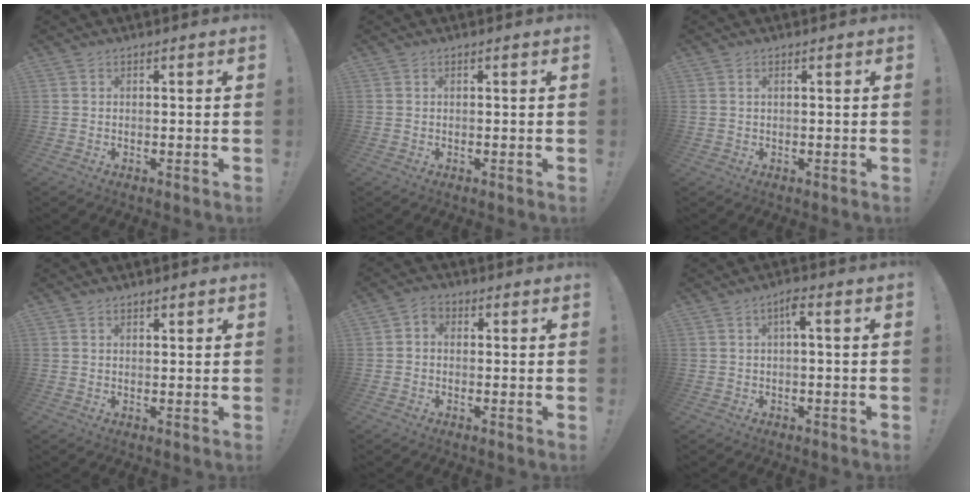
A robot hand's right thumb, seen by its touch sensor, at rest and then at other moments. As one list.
[{"total": 0.0}, {"total": 1.0, "force": [0.5, 0.3, 0.8], "torque": [-0.019, 0.003, 0.009]}, {"total": 1.0, "force": [0.9, 0.4, 0.3], "torque": [0.009, -0.007, 0.014]}, {"total": 2.7, "force": [-0.6, 2.1, 1.6], "torque": [-0.027, 0.008, -0.010]}, {"total": 3.5, "force": [0.2, 0.3, 3.5], "torque": [-0.060, 0.002, -0.003]}]